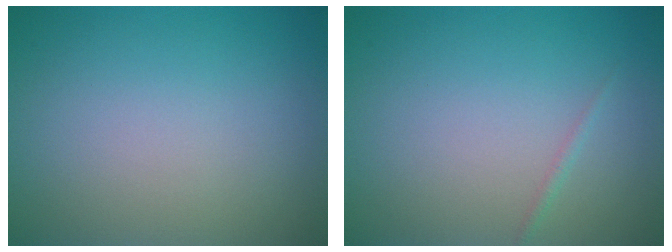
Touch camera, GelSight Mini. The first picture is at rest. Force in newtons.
{"total": 0.6, "press": 0.5, "slide": 0.0}